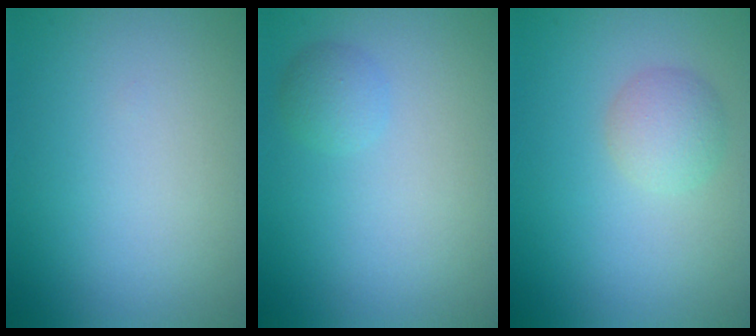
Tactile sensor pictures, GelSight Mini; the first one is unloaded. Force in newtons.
{"total": 1.3, "press": 1.3, "slide": 0.0}
{"total": 2.3, "press": 2.3, "slide": 0.0}